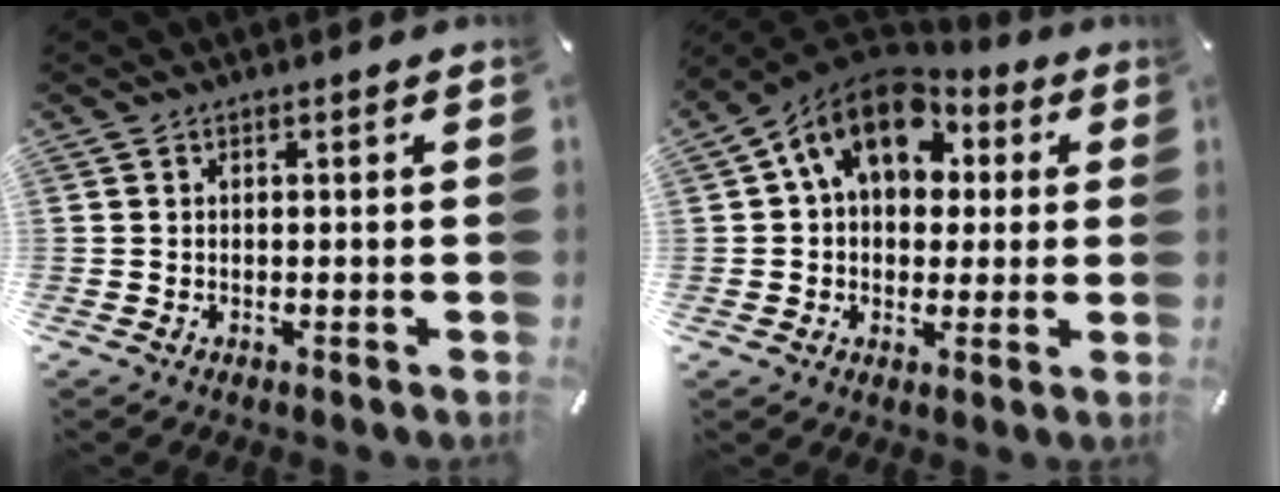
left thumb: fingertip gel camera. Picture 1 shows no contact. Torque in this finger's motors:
{"motor_torque": [2.50, 2.51, 2.01, -0.76, 0.19]}